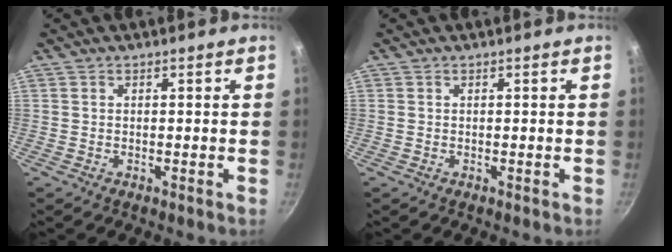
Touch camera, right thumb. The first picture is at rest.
{"total": 0.0}